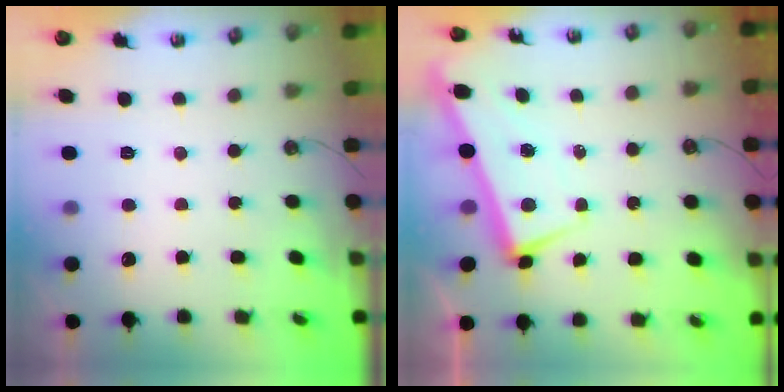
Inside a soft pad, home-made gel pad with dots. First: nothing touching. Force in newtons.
{"total": 1.5, "press": 0.6, "slide": 1.4}